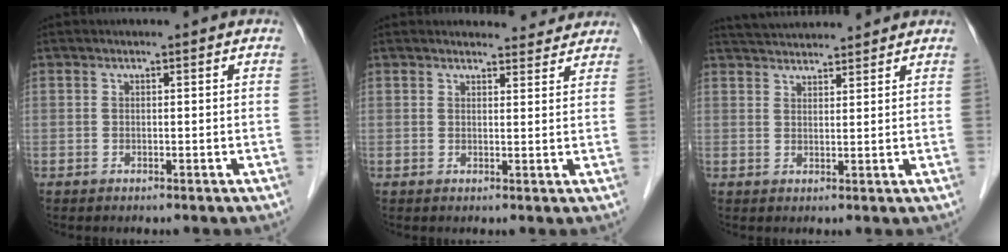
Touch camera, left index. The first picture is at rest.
{"total": 4.5, "force": [4.3, 1.2, 0.2], "torque": [0.001, 0.003, 0.043]}
{"total": 8.3, "force": [7.9, 1.1, 2.3], "torque": [-0.041, 0.036, 0.120]}